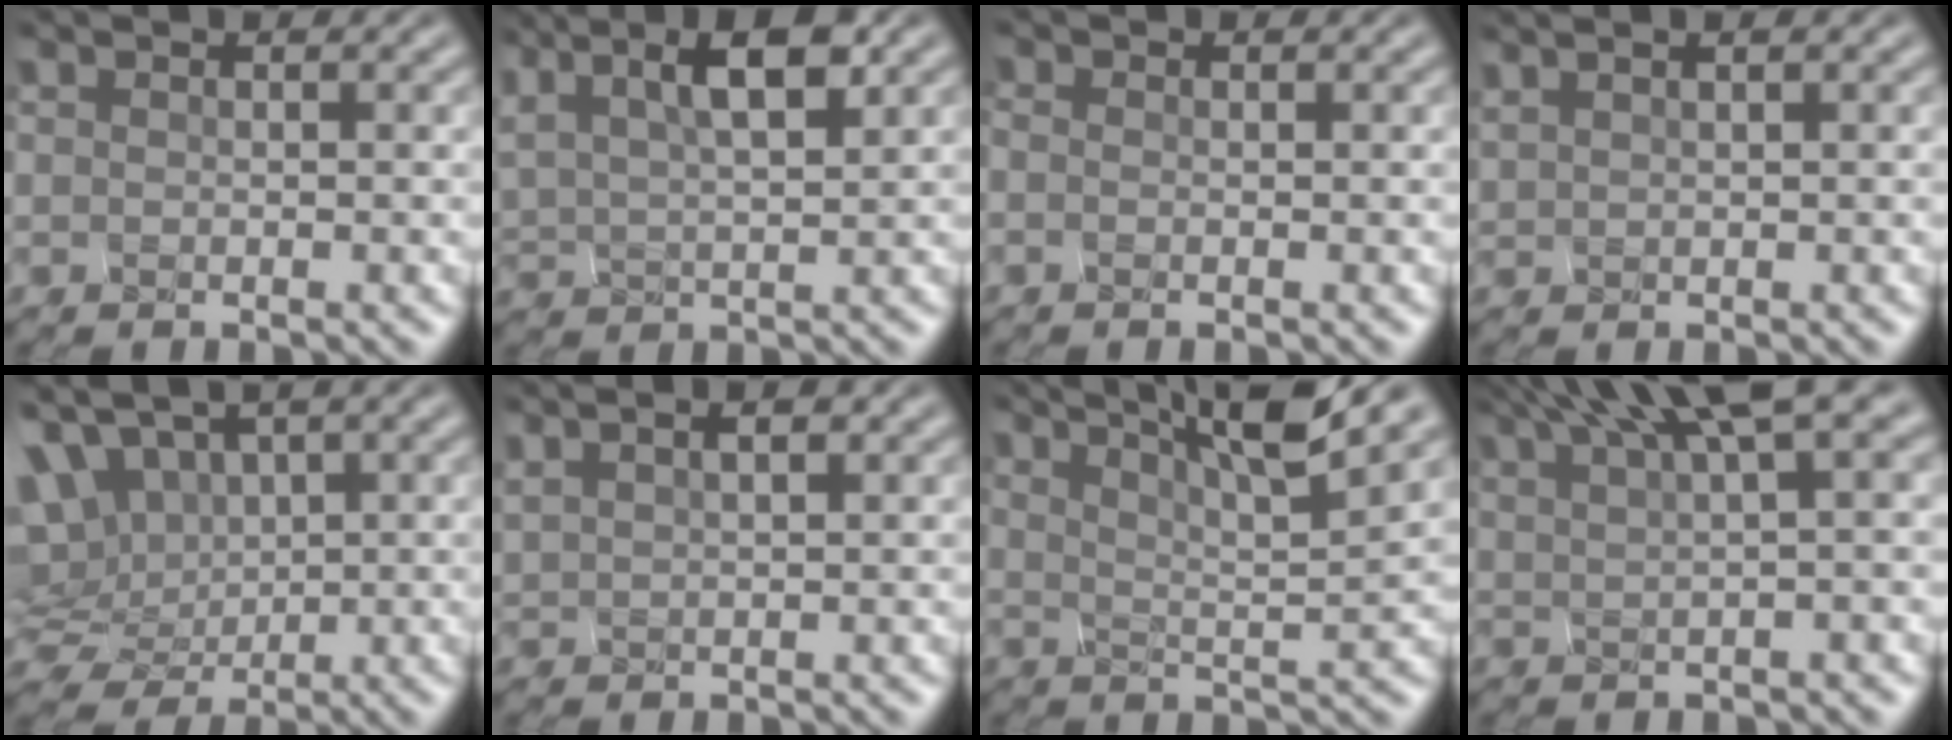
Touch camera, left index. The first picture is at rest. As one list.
[{"total": 8.6, "force": [5.2, 3.0, 6.1], "torque": [-0.126, 0.033, 0.076]}, {"total": 0.8, "force": [-0.1, 0.6, 0.5], "torque": [-0.004, 0.001, -0.014]}, {"total": 3.7, "force": [2.7, 1.4, 2.0], "torque": [-0.013, 0.027, 0.024]}, {"total": 8.2, "force": [4.0, 5.1, 5.1], "torque": [-0.129, 0.025, 0.089]}, {"total": 5.0, "force": [3.5, 2.0, 3.0], "torque": [-0.031, 0.036, 0.035]}, {"total": 7.5, "force": [5.1, 0.9, 5.5], "torque": [-0.083, 0.017, 0.081]}, {"total": 7.5, "force": [4.9, 1.4, 5.6], "torque": [-0.062, 0.032, 0.072]}]